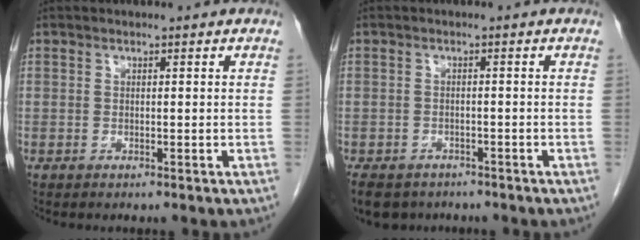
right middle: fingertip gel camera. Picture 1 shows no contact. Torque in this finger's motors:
{"motor_torque": [0.41, -0.26, 0.08, 0.04]}